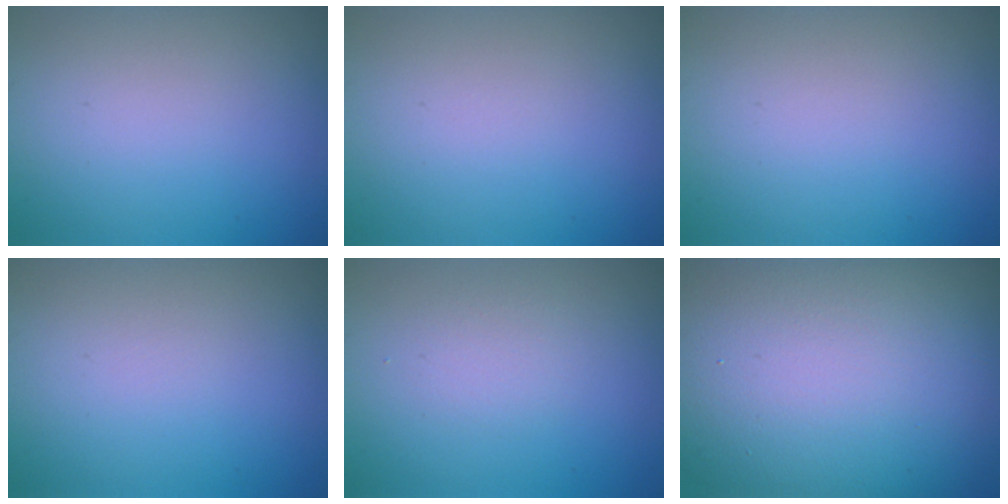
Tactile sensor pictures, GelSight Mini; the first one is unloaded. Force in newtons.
{"total": 0.0}
{"total": 0.0}
{"total": 0.0}
{"total": 1.3, "press": 1.3, "slide": 0.0}
{"total": 18.9, "press": 18.9, "slide": 0.9}